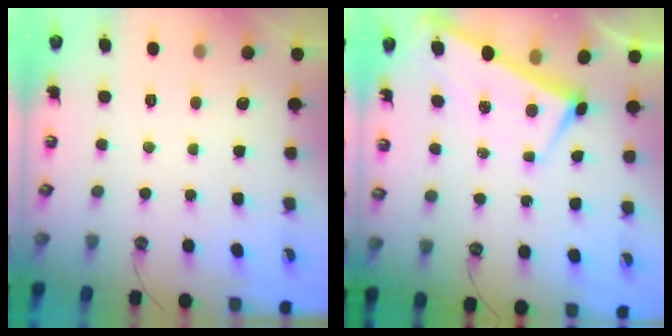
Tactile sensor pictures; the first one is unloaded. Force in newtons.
{"total": 1.9, "press": 1.9, "slide": 0.1}